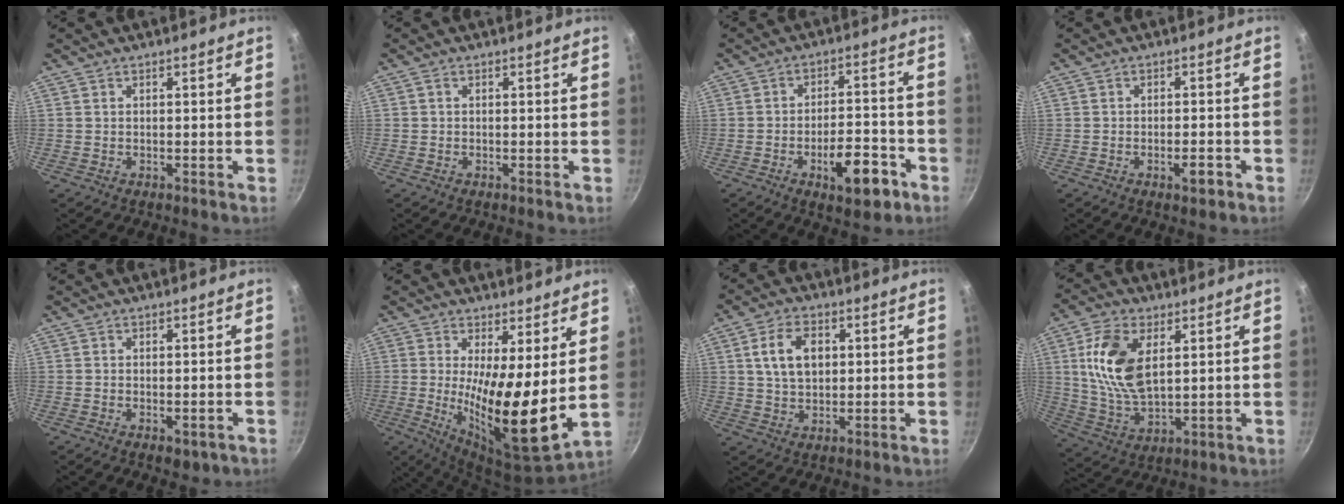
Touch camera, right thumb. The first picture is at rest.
{"total": 0.6, "force": [0.1, 0.4, 0.4], "torque": [-0.008, 0.003, 0.002]}
{"total": 10.5, "force": [-5.0, 4.4, 8.1], "torque": [-0.093, 0.035, -0.068]}
{"total": 3.2, "force": [-1.6, 1.2, 2.5], "torque": [-0.031, 0.012, -0.023]}
{"total": 2.9, "force": [-1.2, 1.5, 2.2], "torque": [-0.027, -0.003, -0.014]}
{"total": 15.3, "force": [2.2, 3.8, 14.7], "torque": [-0.245, -0.048, 0.035]}
{"total": 8.8, "force": [1.9, 5.7, 6.4], "torque": [-0.100, 0.002, 0.034]}
{"total": 14.1, "force": [3.8, 7.6, 11.2], "torque": [-0.211, -0.015, 0.080]}